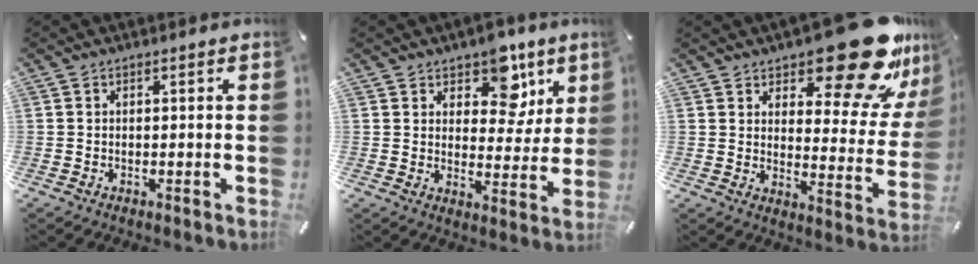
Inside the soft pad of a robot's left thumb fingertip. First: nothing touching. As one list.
[{"total": 10.7, "force": [6.5, 7.0, 4.9], "torque": [-0.051, -0.053, 0.110]}, {"total": 21.7, "force": [16.1, 7.6, 12.4], "torque": [-0.145, -0.127, 0.264]}]